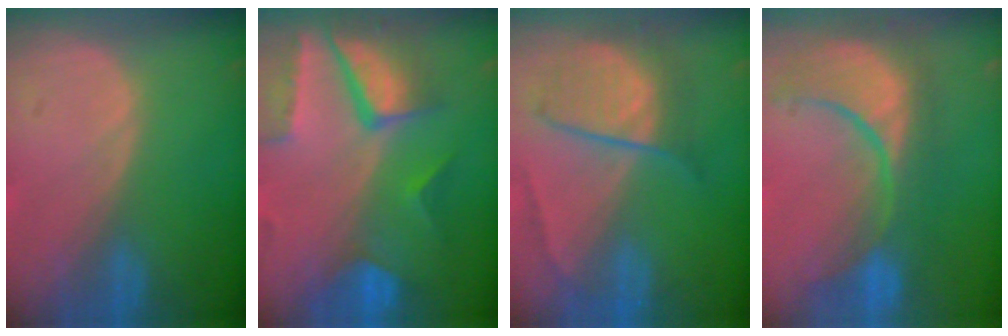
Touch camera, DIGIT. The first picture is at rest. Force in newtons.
{"total": 10.4, "press": 8.7, "slide": 5.7}
{"total": 6.7, "press": 6.7, "slide": 0.1}
{"total": 10.9, "press": 10.2, "slide": 3.9}